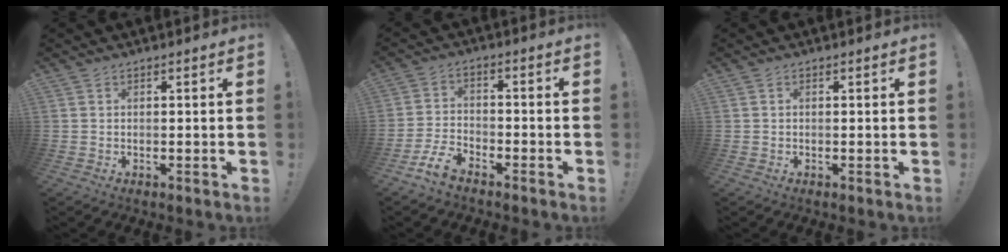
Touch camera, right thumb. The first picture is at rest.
{"total": 7.0, "force": [-5.5, 2.8, 3.3], "torque": [-0.083, 0.021, -0.102]}
{"total": 0.0}